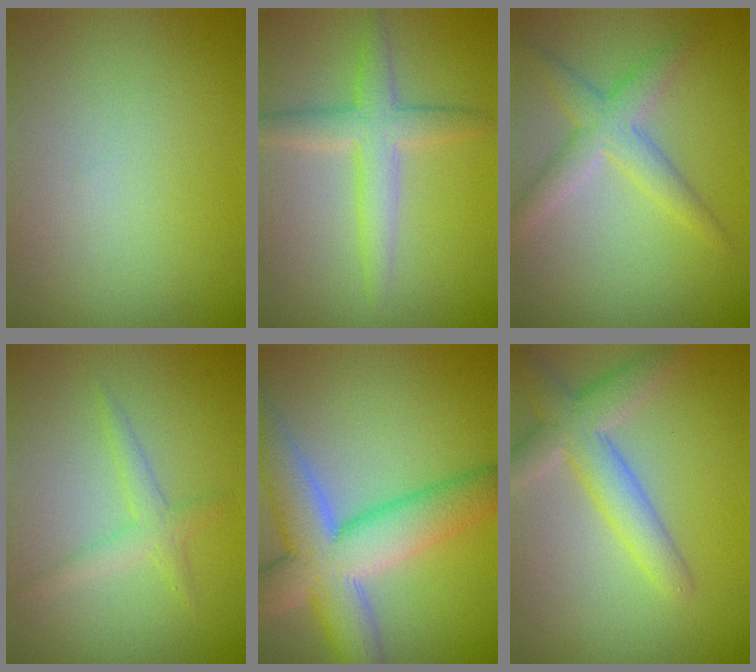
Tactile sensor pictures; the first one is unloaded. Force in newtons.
{"total": 3.7, "press": 3.7, "slide": 0.1}
{"total": 3.5, "press": 3.5, "slide": 0.1}
{"total": 1.9, "press": 1.9, "slide": 0.1}
{"total": 10.0, "press": 10.0, "slide": 0.7}
{"total": 4.6, "press": 4.6, "slide": 0.4}